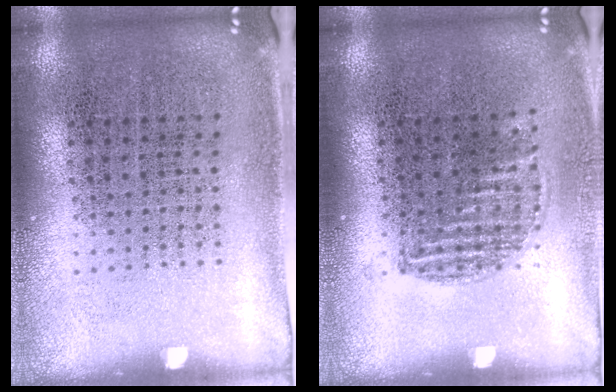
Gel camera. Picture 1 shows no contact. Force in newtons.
{"total": 0.9, "press": 0.8, "slide": 0.3}